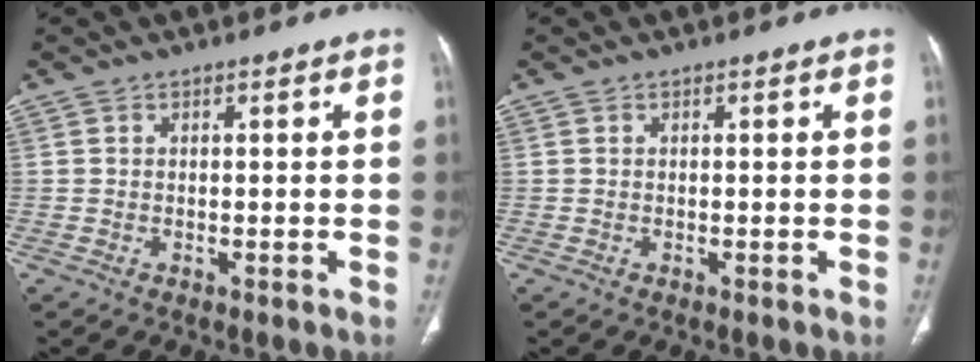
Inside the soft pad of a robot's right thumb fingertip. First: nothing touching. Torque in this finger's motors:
{"motor_torque": [0.01, 0.01, -0.36, 0.36, 0.00]}